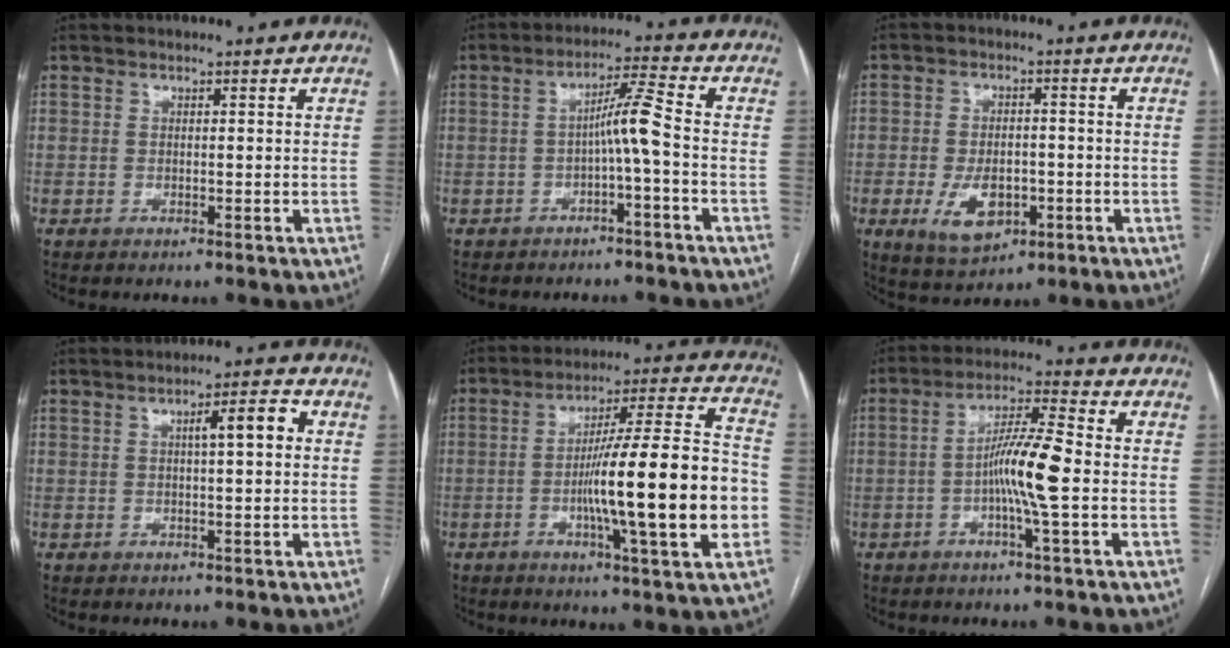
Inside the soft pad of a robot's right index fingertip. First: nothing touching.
{"total": 5.2, "force": [-1.3, -0.5, 5.0], "torque": [-0.084, 0.017, -0.020]}
{"total": 7.7, "force": [-2.6, 4.6, 5.6], "torque": [-0.103, 0.000, -0.032]}
{"total": 4.7, "force": [0.9, 0.6, 4.6], "torque": [-0.070, 0.013, 0.011]}
{"total": 19.9, "force": [-3.8, 0.7, 19.5], "torque": [-0.291, 0.010, -0.057]}
{"total": 8.4, "force": [-1.4, -0.1, 8.3], "torque": [-0.157, 0.007, -0.031]}